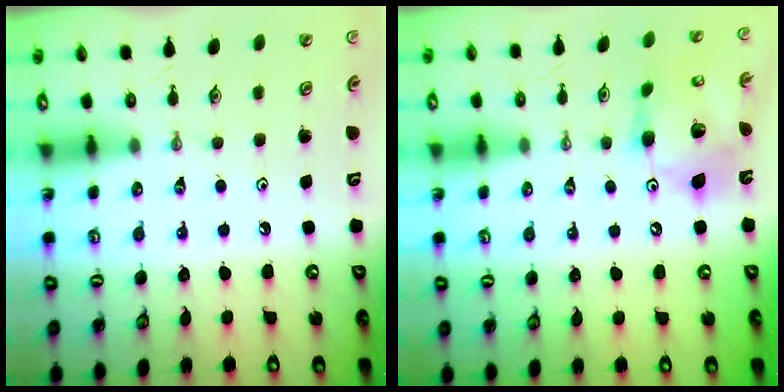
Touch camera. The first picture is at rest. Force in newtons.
{"total": 13.2, "press": 13.1, "slide": 1.3}